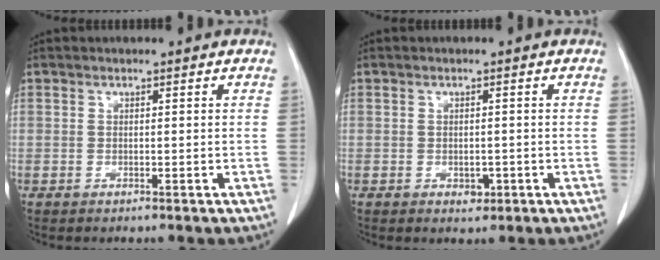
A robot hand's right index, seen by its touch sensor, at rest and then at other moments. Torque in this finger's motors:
{"motor_torque": [0.01, -0.02, 0.02, 0.00]}